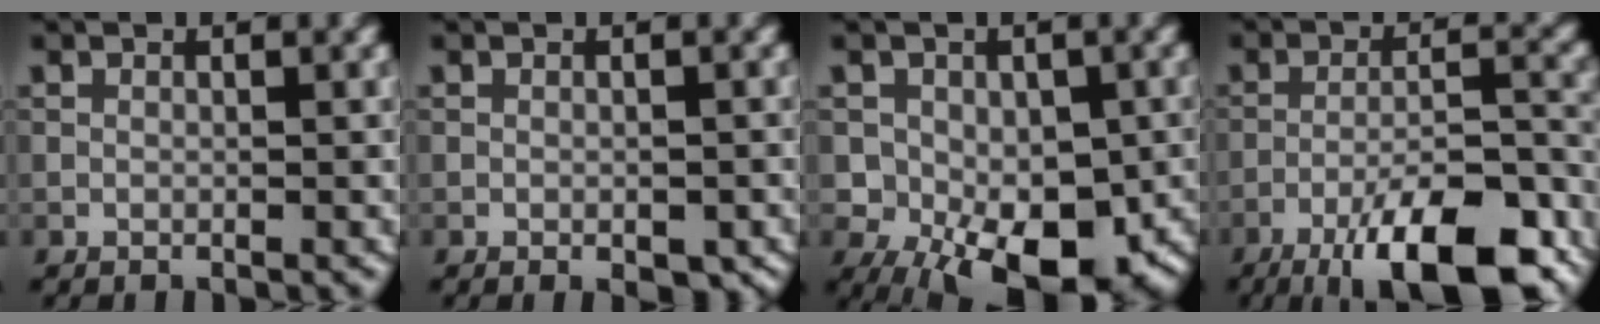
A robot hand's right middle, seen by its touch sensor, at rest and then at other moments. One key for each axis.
{"total": 2.0, "fx": -0.9, "fy": 0.9, "fz": 1.6, "tx": -0.021, "ty": -0.005, "tz": -0.007}
{"total": 10.6, "fx": -3.4, "fy": 6.8, "fz": 7.4, "tx": -0.087, "ty": -0.014, "tz": -0.048}
{"total": 12.7, "fx": -8.5, "fy": 3.1, "fz": 8.9, "tx": -0.144, "ty": 0.002, "tz": -0.134}